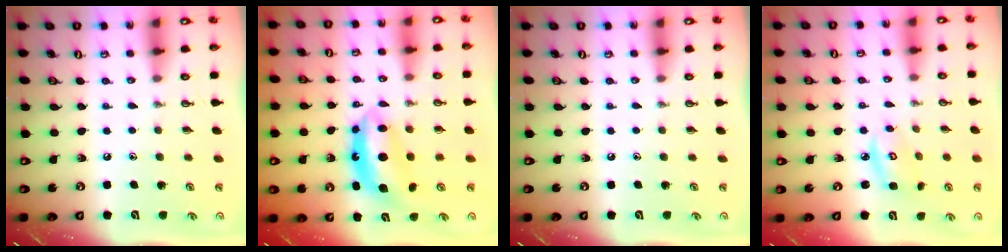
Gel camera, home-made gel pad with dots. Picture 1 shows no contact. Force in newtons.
{"total": 9.2, "press": 9.2, "slide": 0.9}
{"total": 0.0}
{"total": 5.0, "press": 5.0, "slide": 0.3}